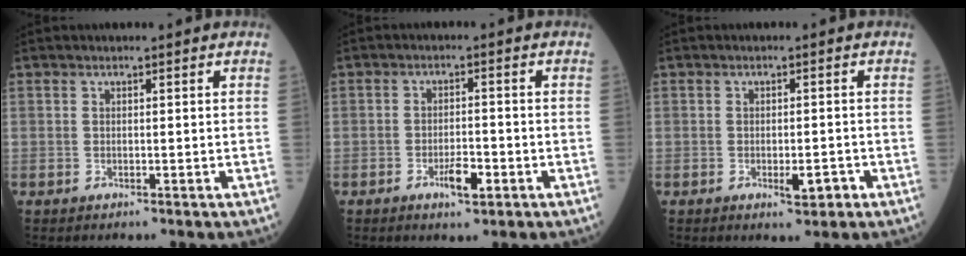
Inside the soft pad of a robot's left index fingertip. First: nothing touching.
{"total": 3.8, "force": [-1.9, 1.1, 3.1], "torque": [-0.054, 0.002, -0.032]}
{"total": 2.9, "force": [-1.4, 1.0, 2.3], "torque": [-0.033, 0.002, -0.016]}